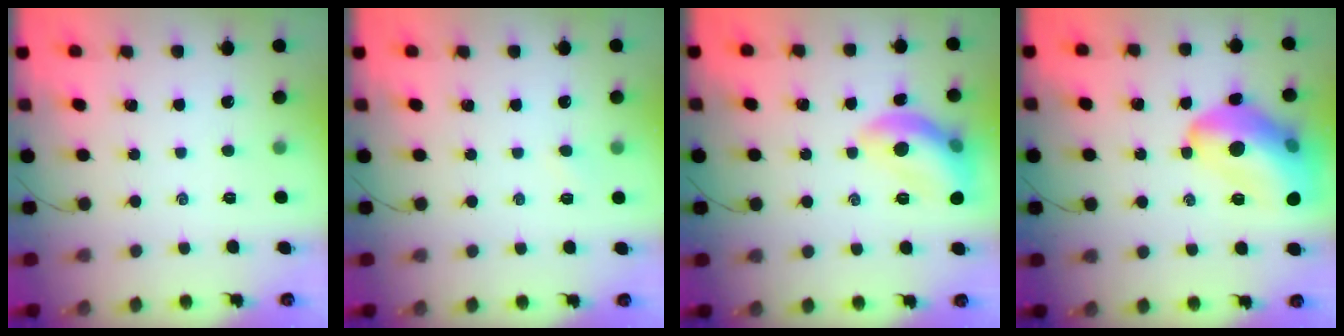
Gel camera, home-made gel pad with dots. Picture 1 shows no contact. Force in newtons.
{"total": 2.5, "press": 2.3, "slide": 0.8}
{"total": 12.7, "press": 12.7, "slide": 1.0}
{"total": 19.7, "press": 19.5, "slide": 3.0}